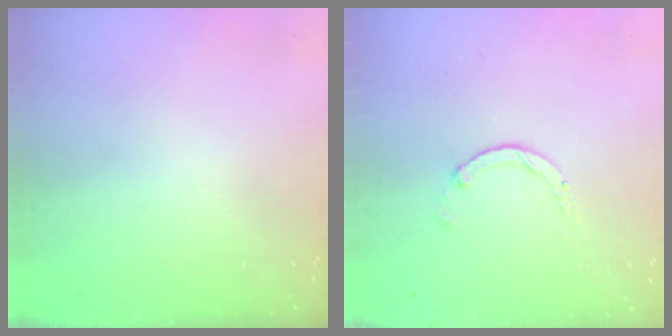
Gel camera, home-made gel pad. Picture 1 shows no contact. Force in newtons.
{"total": 0.7, "press": 0.7, "slide": 0.2}